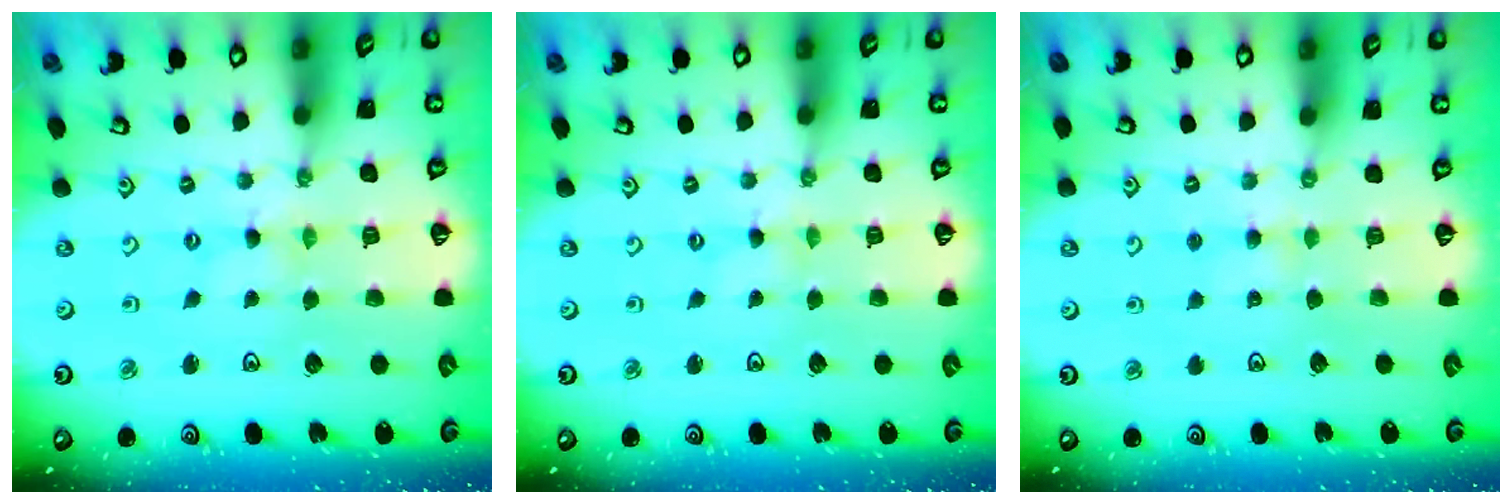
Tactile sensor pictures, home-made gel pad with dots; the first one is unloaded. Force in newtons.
{"total": 0.0}
{"total": 2.9, "press": 2.9, "slide": 0.4}